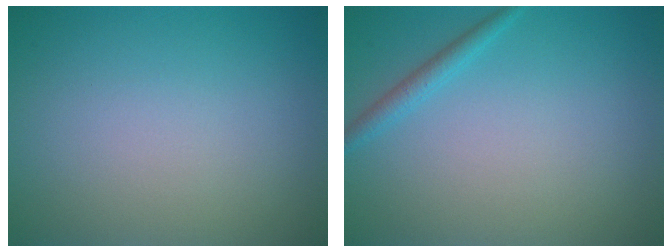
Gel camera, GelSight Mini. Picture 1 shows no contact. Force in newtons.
{"total": 1.4, "press": 1.4, "slide": 0.1}